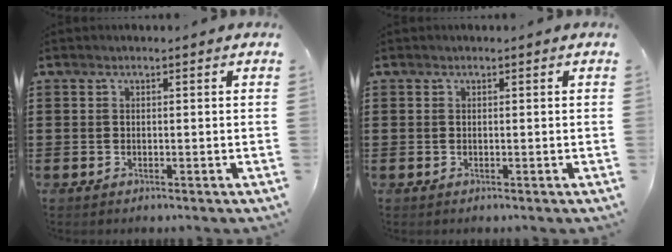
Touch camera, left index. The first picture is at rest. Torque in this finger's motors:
{"motor_torque": [0.00, 0.01, -0.02, -0.01]}